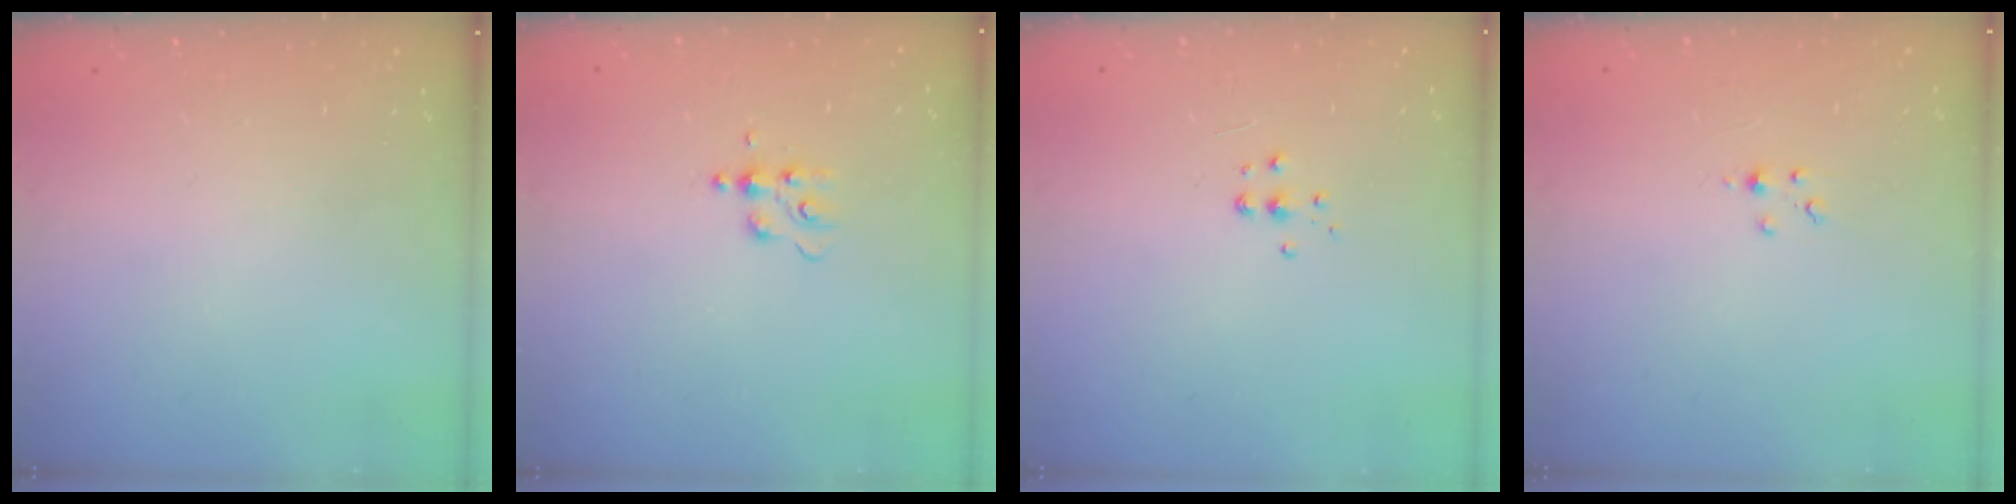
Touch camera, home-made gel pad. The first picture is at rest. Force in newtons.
{"total": 4.4, "press": 4.3, "slide": 0.6}
{"total": 4.8, "press": 4.7, "slide": 0.4}
{"total": 1.8, "press": 1.7, "slide": 0.3}